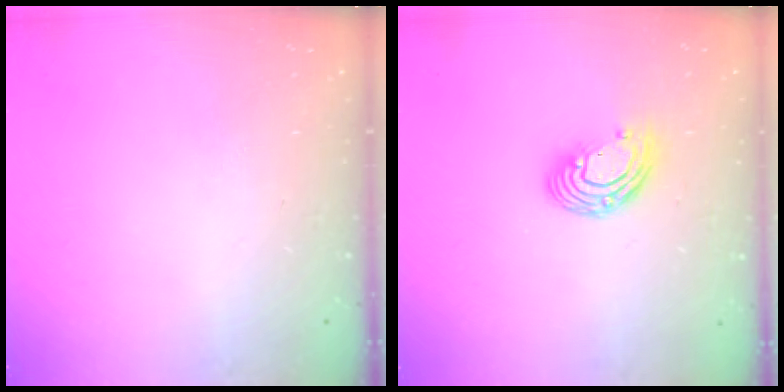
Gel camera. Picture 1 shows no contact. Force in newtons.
{"total": 9.5, "press": 9.5, "slide": 0.6}